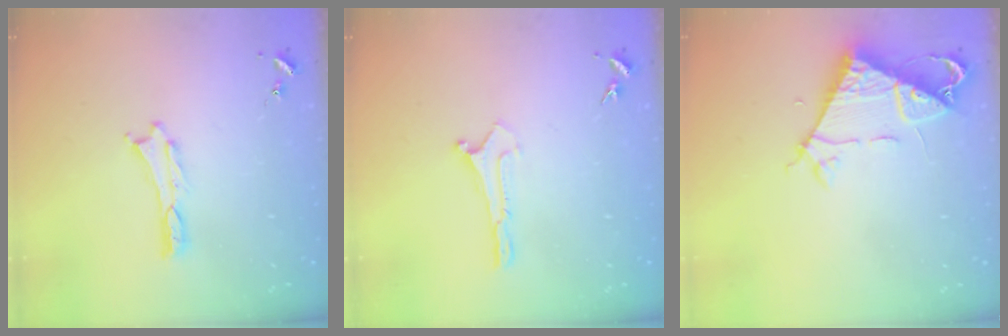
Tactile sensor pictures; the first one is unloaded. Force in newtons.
{"total": 0.0}
{"total": 7.3, "press": 7.3, "slide": 0.3}